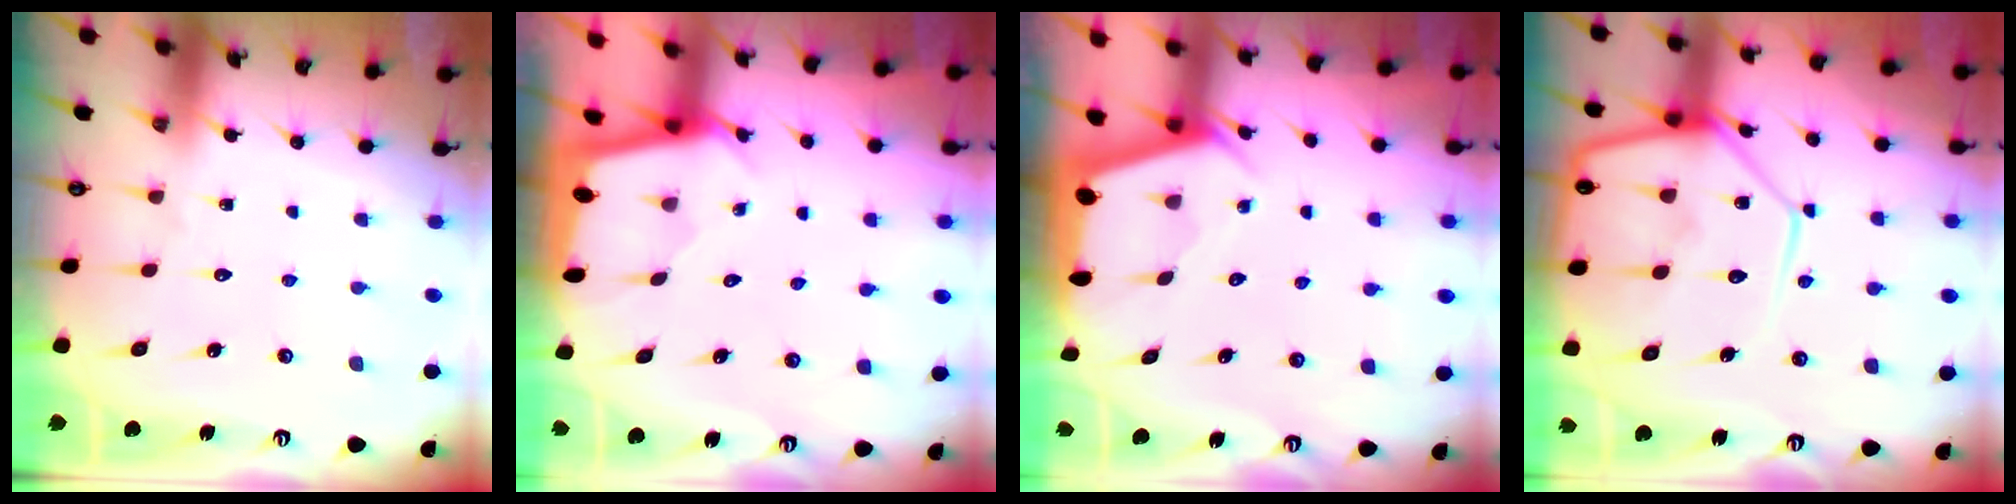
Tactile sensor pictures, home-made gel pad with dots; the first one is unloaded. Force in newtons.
{"total": 1.7, "press": 1.7, "slide": 0.2}
{"total": 2.4, "press": 2.4, "slide": 0.3}
{"total": 16.3, "press": 16.2, "slide": 1.6}